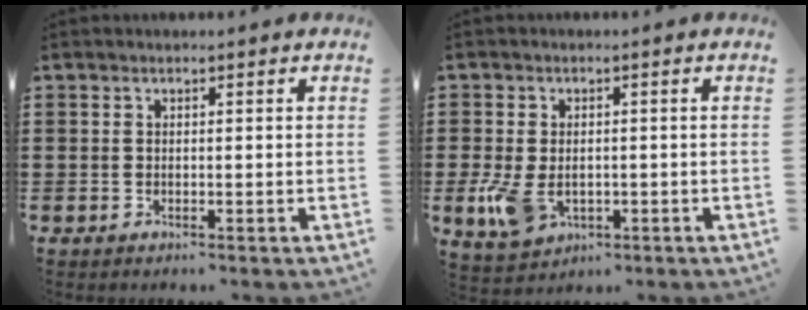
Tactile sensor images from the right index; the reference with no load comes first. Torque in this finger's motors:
{"motor_torque": [1.88, 0.26, 0.59, 0.16]}